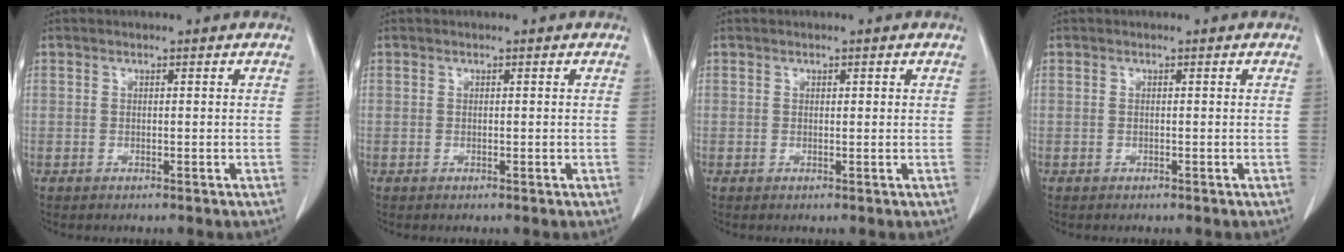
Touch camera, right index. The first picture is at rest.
{"total": 0.0}
{"total": 0.6, "force": [0.3, 0.2, 0.5], "torque": [-0.005, 0.000, 0.004]}
{"total": 0.0}